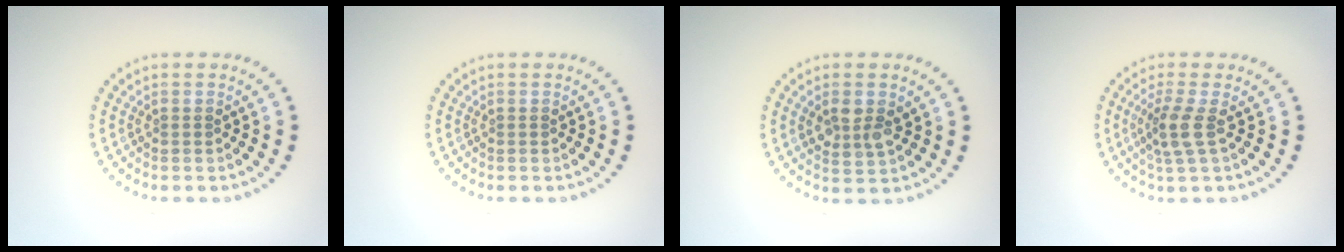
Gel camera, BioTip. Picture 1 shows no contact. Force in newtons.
{"total": 0.0}
{"total": 2.6, "press": 2.5, "slide": 0.7}
{"total": 2.6, "press": 2.0, "slide": 1.7}